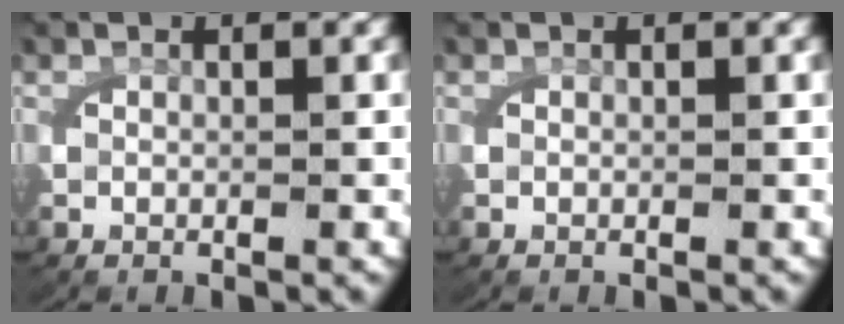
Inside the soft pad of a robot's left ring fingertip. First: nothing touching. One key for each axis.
{"total": 0.0}